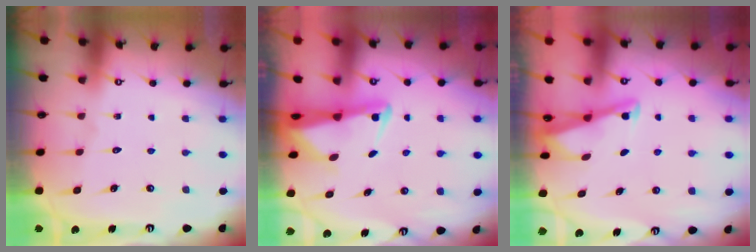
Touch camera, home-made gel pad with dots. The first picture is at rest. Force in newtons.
{"total": 3.2, "press": 3.2, "slide": 0.6}
{"total": 2.9, "press": 2.8, "slide": 0.3}